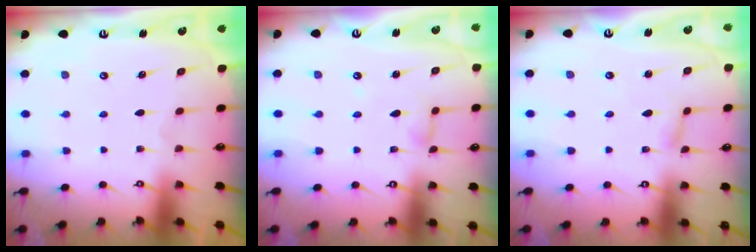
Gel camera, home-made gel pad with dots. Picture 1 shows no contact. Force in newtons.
{"total": 4.2, "press": 4.2, "slide": 0.3}
{"total": 1.8, "press": 1.7, "slide": 0.1}